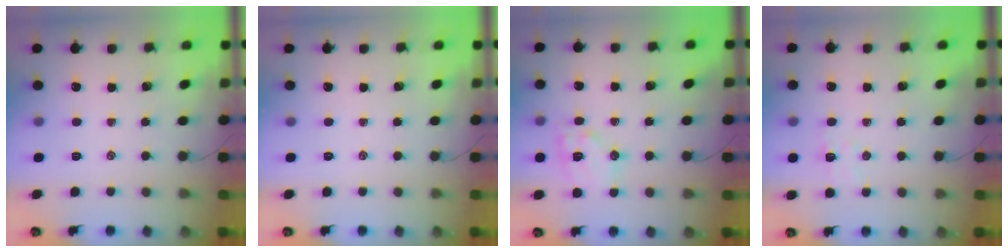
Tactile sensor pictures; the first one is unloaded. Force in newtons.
{"total": 0.0}
{"total": 11.9, "press": 11.9, "slide": 0.9}
{"total": 4.5, "press": 4.4, "slide": 1.0}